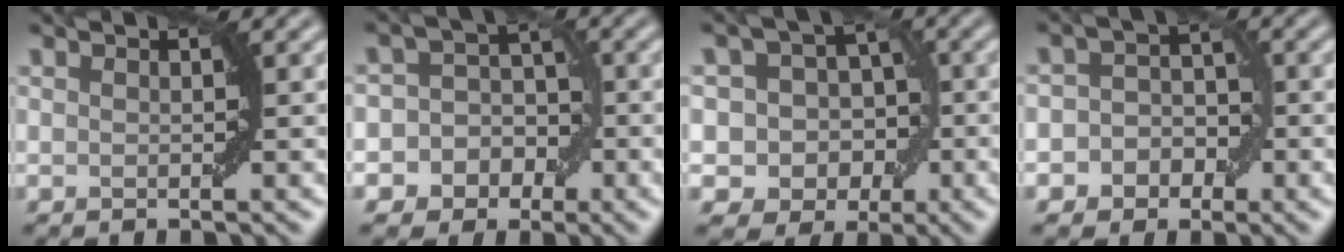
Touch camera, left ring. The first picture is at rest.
{"total": 6.7, "force": [-2.3, 6.2, 1.4], "torque": [-0.007, 0.025, -0.063]}
{"total": 7.0, "force": [-0.9, 6.4, 2.8], "torque": [-0.015, 0.028, -0.043]}
{"total": 3.9, "force": [-1.3, 3.4, 1.4], "torque": [0.016, 0.014, -0.034]}